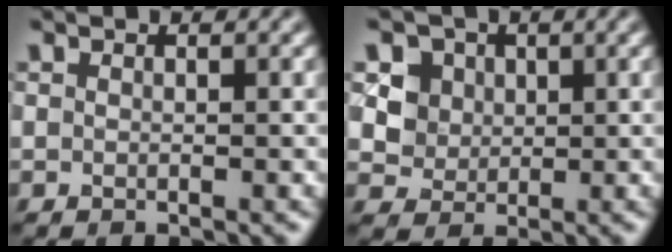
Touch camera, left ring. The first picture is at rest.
{"total": 4.7, "force": [1.9, 3.9, 1.9], "torque": [-0.043, -0.003, 0.036]}